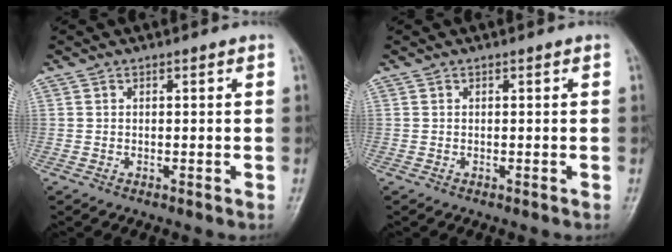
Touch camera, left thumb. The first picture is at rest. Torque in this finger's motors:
{"motor_torque": [-0.02, 0.02, 0.00, -0.01, 0.00]}